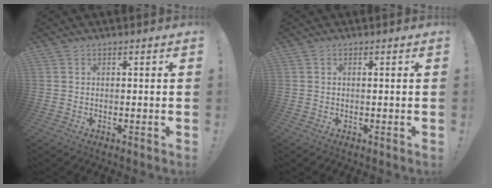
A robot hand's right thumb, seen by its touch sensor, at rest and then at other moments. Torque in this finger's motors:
{"motor_torque": [0.46, -0.18, -0.23, -0.10, 0.00]}